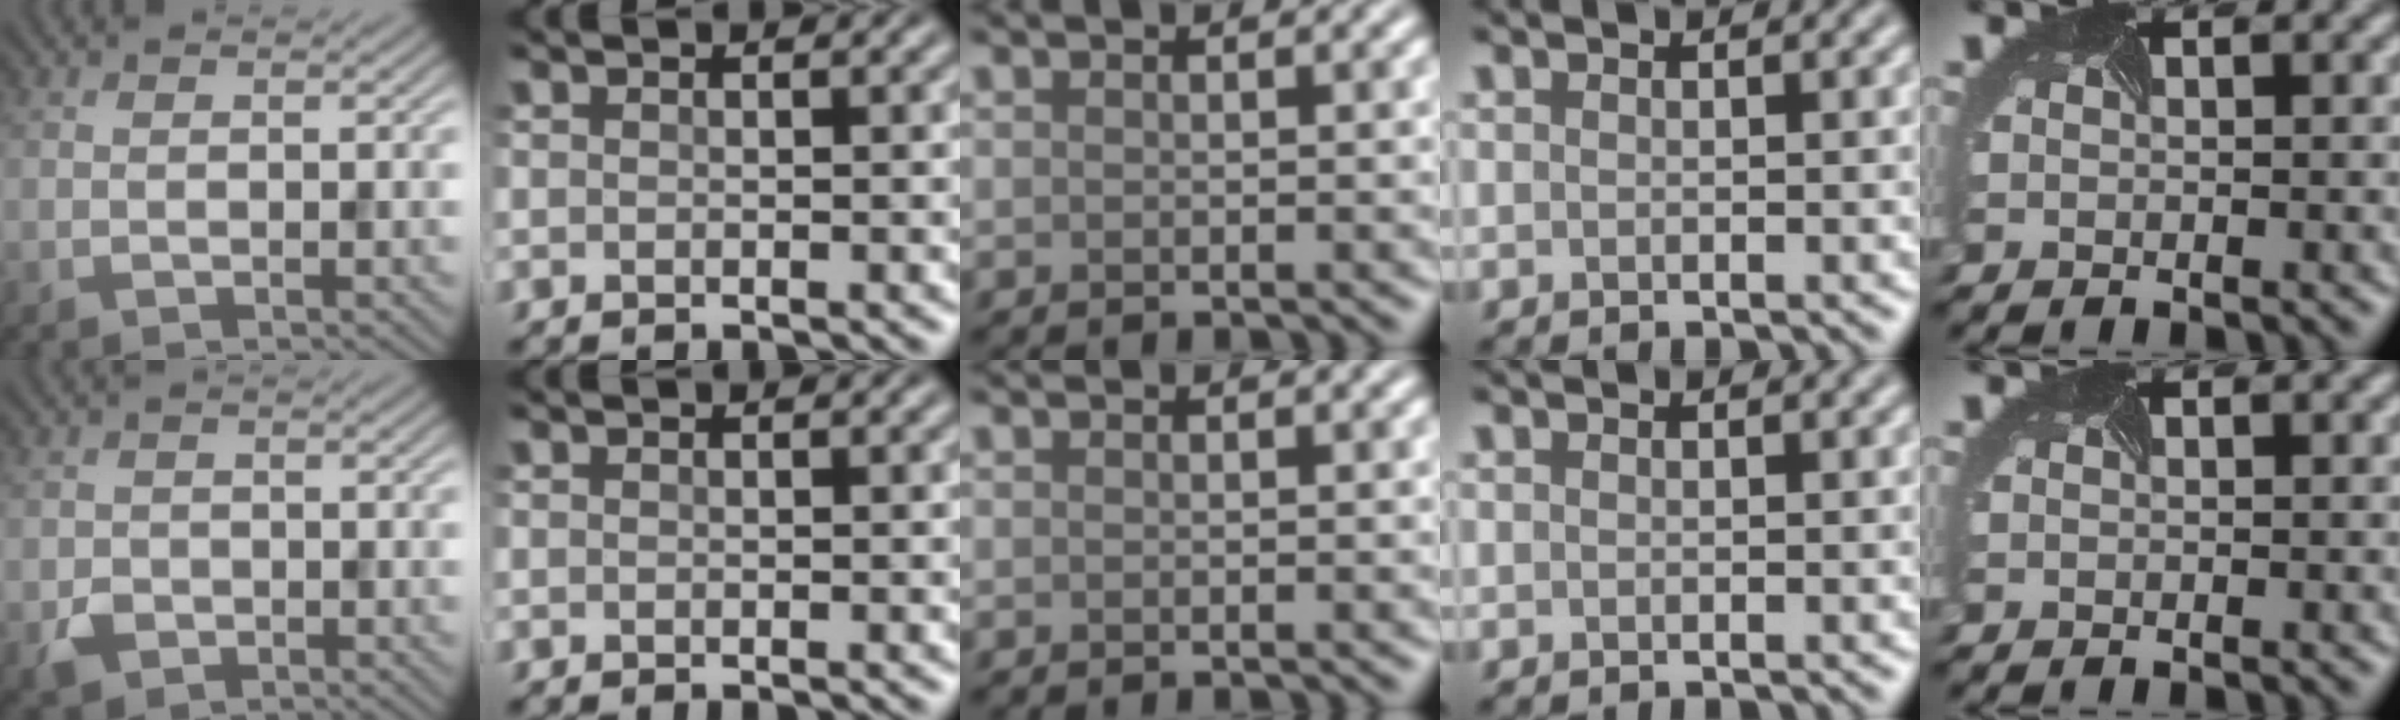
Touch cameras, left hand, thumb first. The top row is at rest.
{"thumb": {"total": 2.3, "force": [-0.9, 1.9, 0.8], "torque": [-0.014, -0.007, -0.021]}}